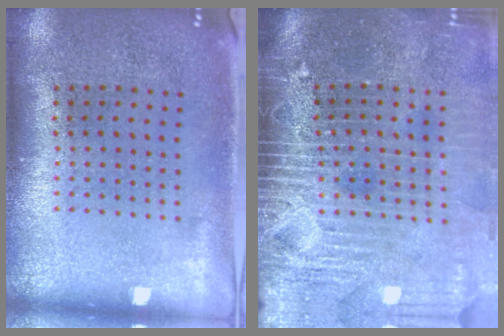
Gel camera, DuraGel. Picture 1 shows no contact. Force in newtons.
{"total": 4.4, "press": 3.7, "slide": 2.3}